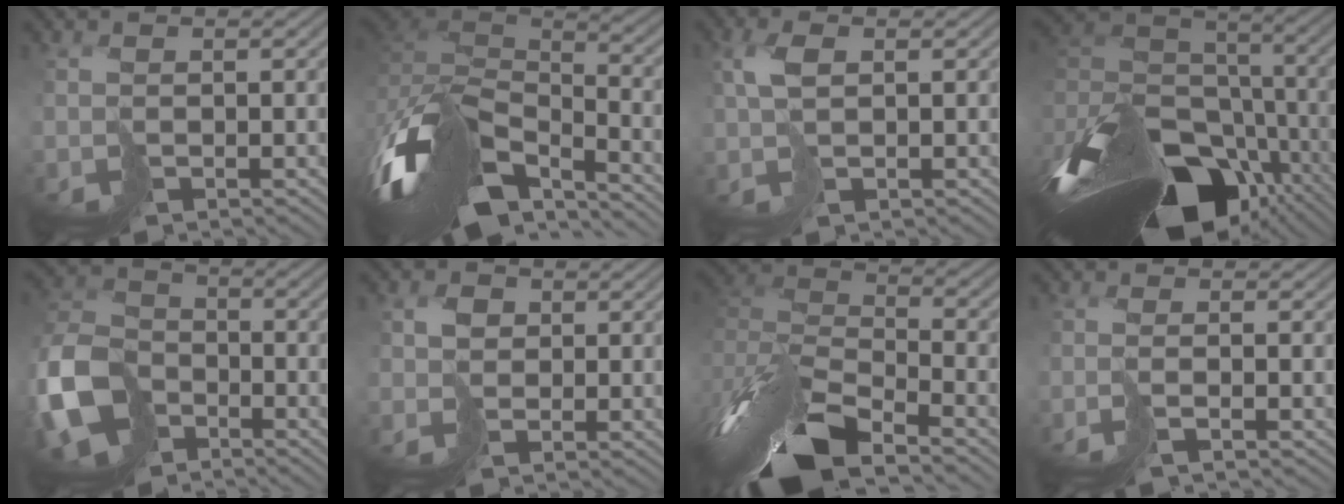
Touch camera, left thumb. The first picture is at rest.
{"total": 13.6, "force": [-5.8, 7.1, 10.1], "torque": [-0.263, -0.010, -0.093]}
{"total": 2.8, "force": [1.1, 1.2, 2.3], "torque": [-0.054, 0.007, 0.022]}
{"total": 19.1, "force": [-9.6, 11.3, 12.1], "torque": [-0.270, -0.009, -0.132]}
{"total": 12.3, "force": [-5.4, 8.7, 6.7], "torque": [-0.184, -0.022, -0.119]}
{"total": 2.6, "force": [0.5, 2.2, 1.2], "torque": [-0.024, 0.002, 0.007]}
{"total": 13.1, "force": [-7.5, 5.3, 9.3], "torque": [-0.213, -0.007, -0.141]}
{"total": 2.9, "force": [-1.3, 0.6, 2.5], "torque": [-0.044, -0.001, -0.038]}